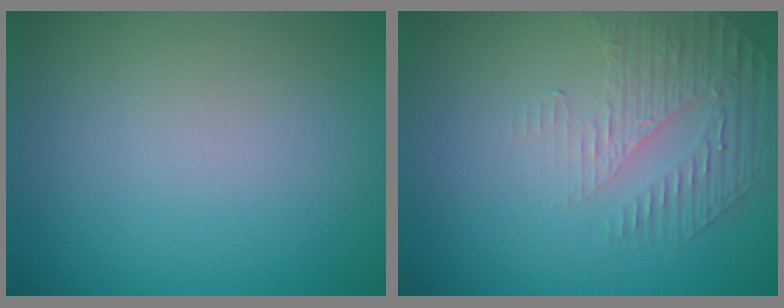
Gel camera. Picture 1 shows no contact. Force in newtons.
{"total": 1.9, "press": 1.3, "slide": 1.3}